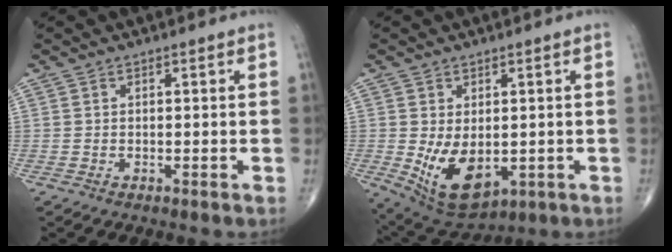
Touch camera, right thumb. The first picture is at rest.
{"total": 10.9, "force": [-1.6, 6.5, 8.6], "torque": [-0.134, -0.015, -0.002]}